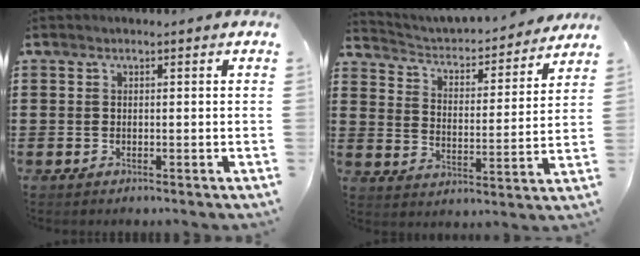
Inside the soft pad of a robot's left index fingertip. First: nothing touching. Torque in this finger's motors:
{"motor_torque": [0.05, -0.03, 0.27, 0.04]}